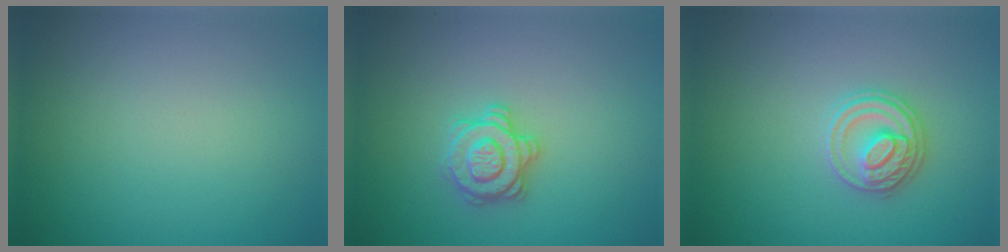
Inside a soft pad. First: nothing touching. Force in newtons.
{"total": 2.8, "press": 2.7, "slide": 0.7}
{"total": 2.9, "press": 2.9, "slide": 0.1}